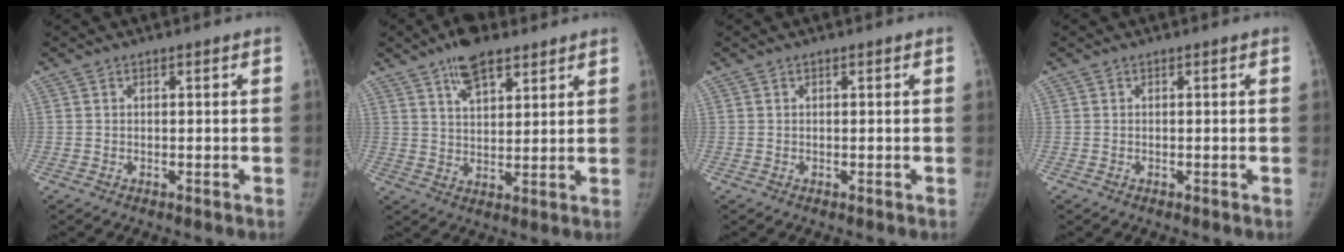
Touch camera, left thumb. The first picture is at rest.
{"total": 8.9, "force": [5.8, 4.1, 5.4], "torque": [-0.071, -0.024, 0.099]}
{"total": 0.0}
{"total": 0.0}